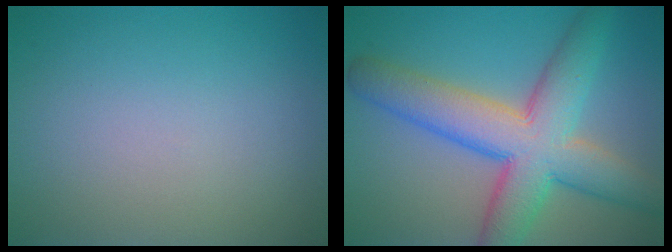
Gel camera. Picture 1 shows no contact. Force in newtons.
{"total": 9.4, "press": 9.4, "slide": 0.5}